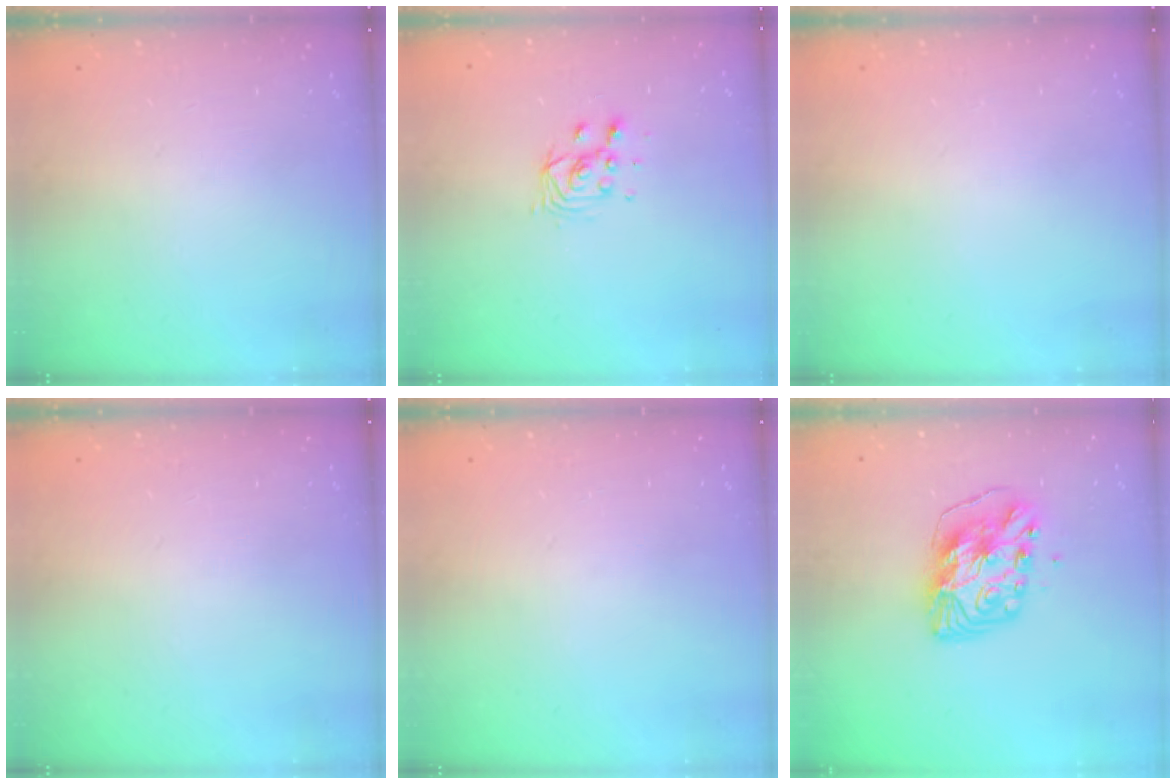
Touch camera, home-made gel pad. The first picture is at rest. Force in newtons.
{"total": 5.0, "press": 5.0, "slide": 0.3}
{"total": 0.0}
{"total": 0.0}
{"total": 0.0}
{"total": 11.3, "press": 11.3, "slide": 1.1}